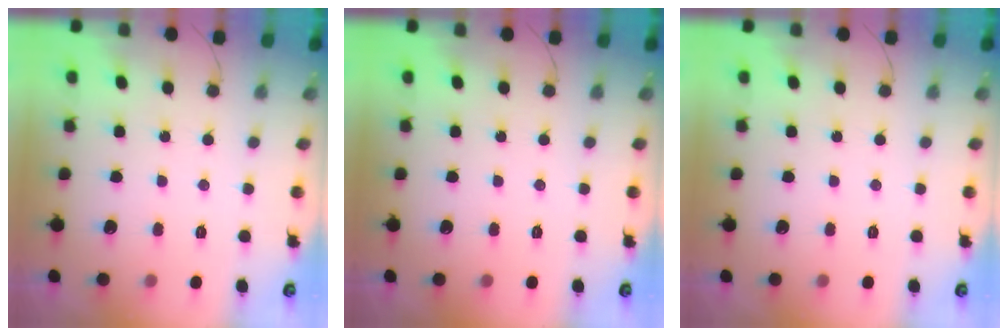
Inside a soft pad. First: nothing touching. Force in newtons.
{"total": 0.0}
{"total": 0.0}